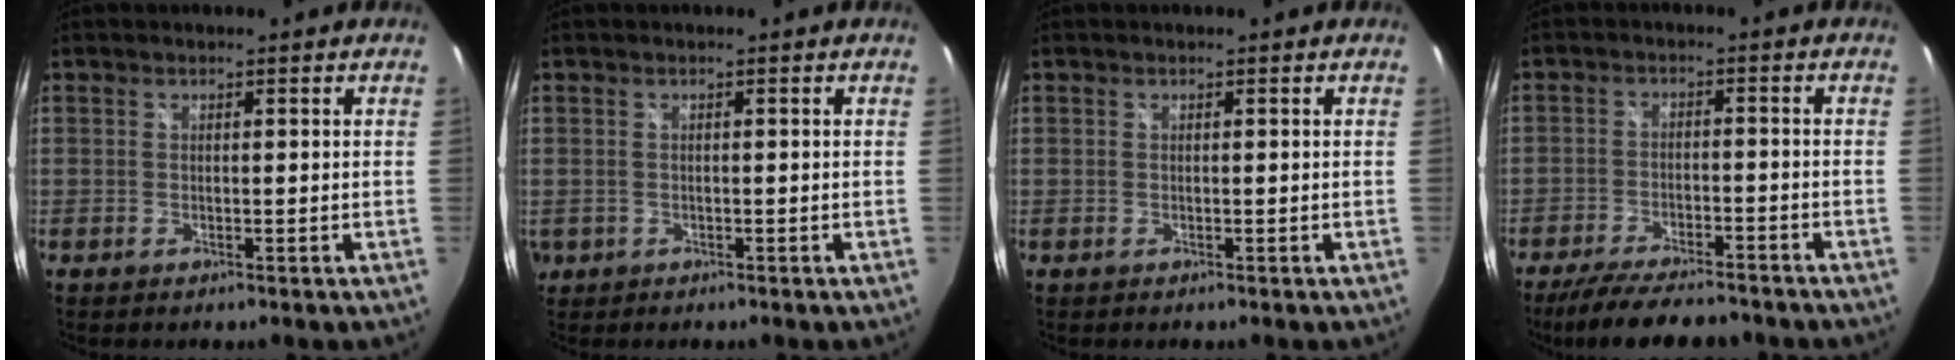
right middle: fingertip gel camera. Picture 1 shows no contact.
{"total": 2.9, "force": [-0.6, 2.5, 1.2], "torque": [-0.028, -0.004, -0.005]}
{"total": 0.0}
{"total": 13.4, "force": [-11.4, 3.4, 6.3], "torque": [-0.133, -0.022, -0.177]}